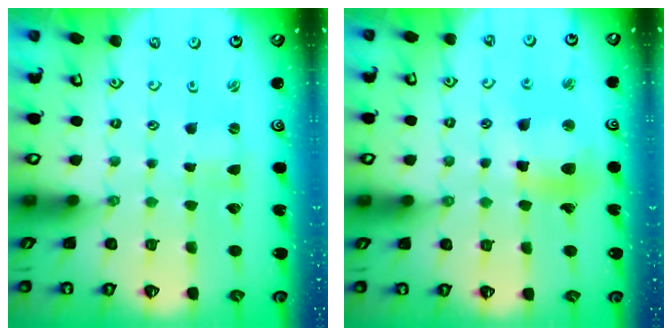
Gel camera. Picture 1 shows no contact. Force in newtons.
{"total": 12.0, "press": 11.7, "slide": 2.6}